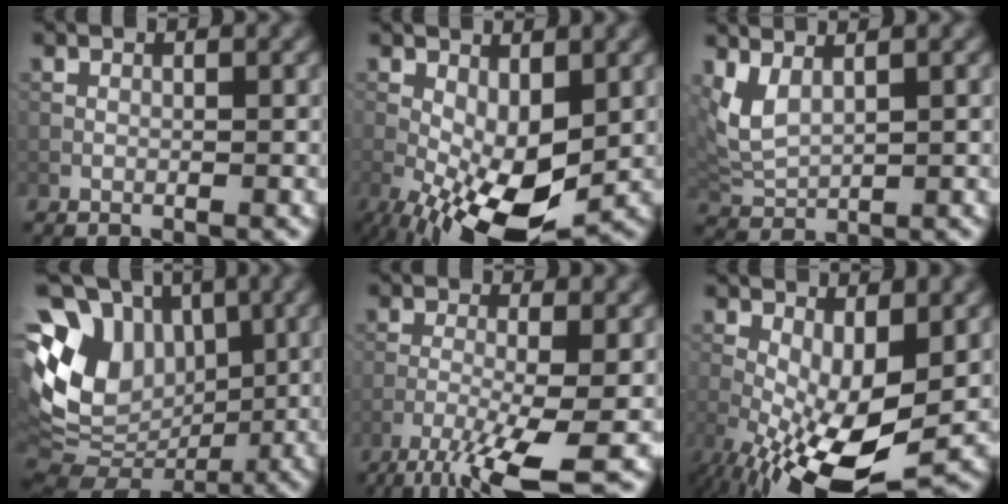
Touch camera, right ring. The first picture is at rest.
{"total": 9.6, "force": [-2.5, 4.0, 8.3], "torque": [-0.173, -0.010, -0.039]}
{"total": 3.6, "force": [2.1, 1.4, 2.5], "torque": [-0.072, 0.003, 0.050]}
{"total": 13.3, "force": [2.6, 10.2, 8.2], "torque": [-0.175, 0.024, 0.068]}
{"total": 7.3, "force": [-4.1, 1.1, 5.9], "torque": [-0.105, -0.008, -0.085]}
{"total": 10.8, "force": [-2.9, 3.8, 9.6], "torque": [-0.200, -0.016, -0.046]}